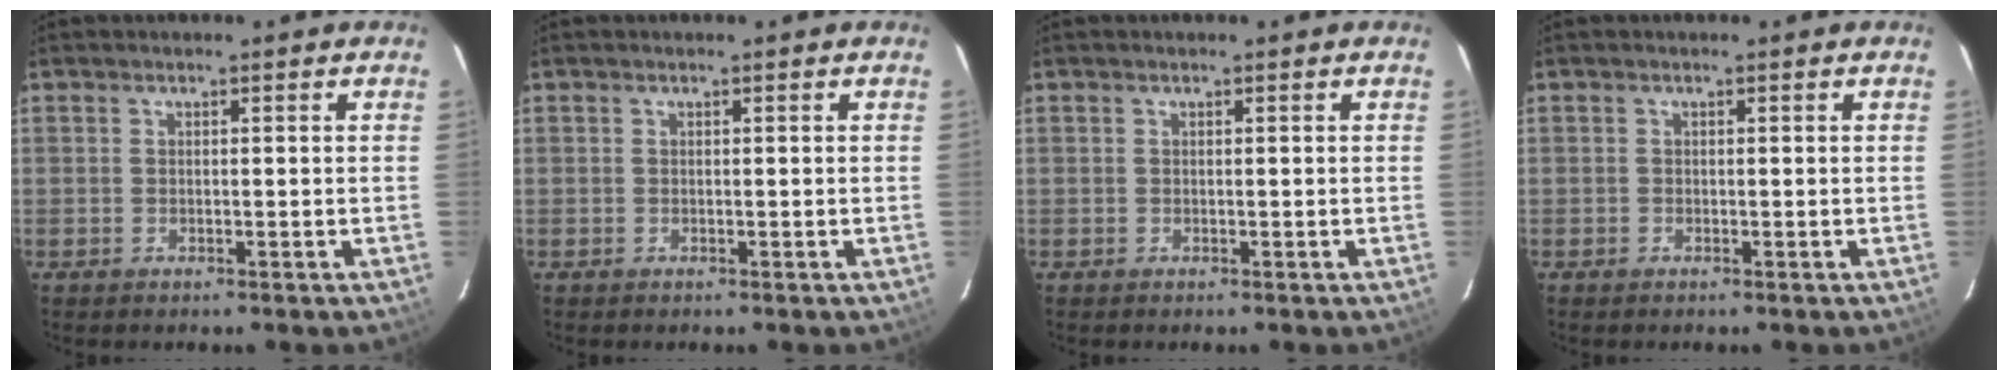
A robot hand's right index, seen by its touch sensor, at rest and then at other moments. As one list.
[{"total": 0.0}, {"total": 0.0}, {"total": 0.0}]